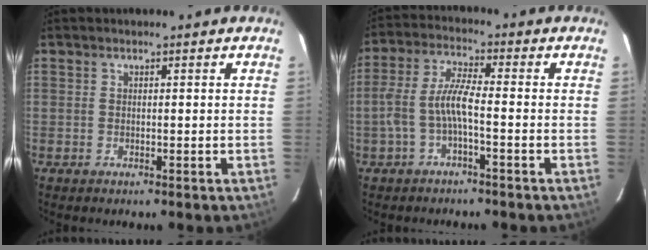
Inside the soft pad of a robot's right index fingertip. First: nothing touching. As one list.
[{"total": 6.1, "force": [-2.2, 0.9, 5.6], "torque": [-0.128, 0.010, -0.039]}]